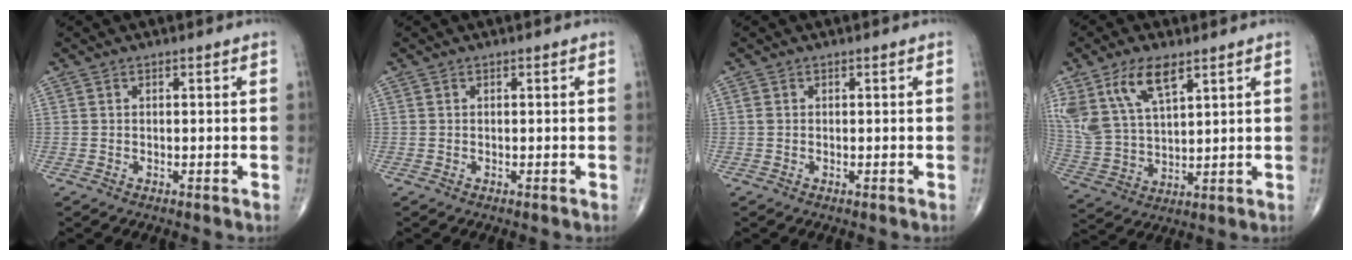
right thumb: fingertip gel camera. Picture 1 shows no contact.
{"total": 0.0}
{"total": 0.5, "force": [0.1, 0.4, 0.4], "torque": [-0.010, 0.001, 0.002]}
{"total": 13.6, "force": [7.6, 6.2, 9.4], "torque": [-0.184, -0.019, 0.158]}